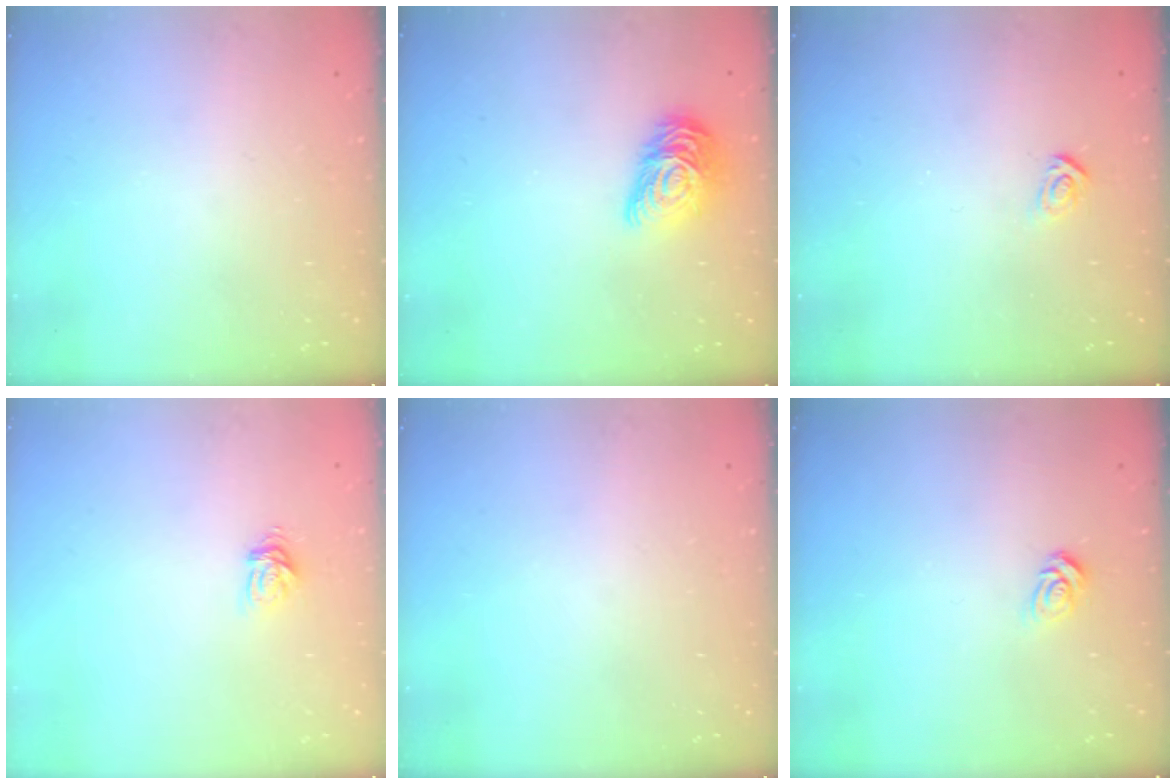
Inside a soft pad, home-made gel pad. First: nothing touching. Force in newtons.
{"total": 12.5, "press": 12.5, "slide": 0.5}
{"total": 3.9, "press": 3.8, "slide": 0.4}
{"total": 5.2, "press": 5.2, "slide": 0.7}
{"total": 0.0}
{"total": 5.1, "press": 5.0, "slide": 0.4}